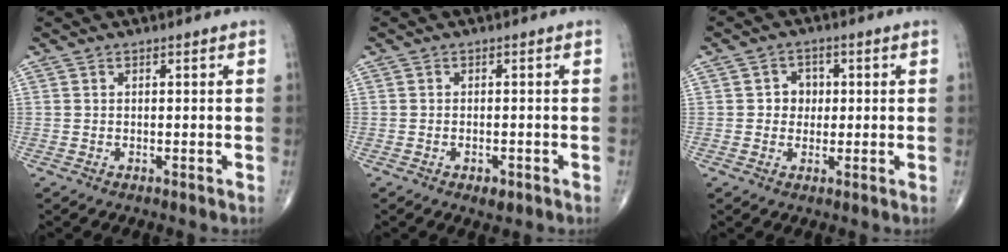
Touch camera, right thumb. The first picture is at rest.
{"total": 2.1, "force": [-1.2, 1.0, 1.4], "torque": [-0.019, 0.003, -0.014]}
{"total": 3.7, "force": [0.3, 3.3, 1.6], "torque": [0.007, 0.007, -0.002]}